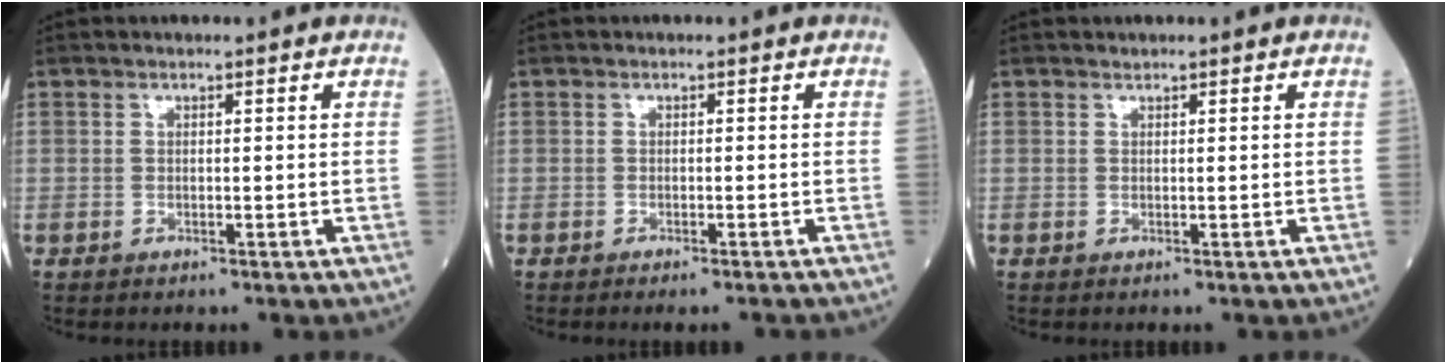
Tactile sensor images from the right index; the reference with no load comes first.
{"total": 2.7, "force": [-2.5, 0.0, 1.1], "torque": [-0.010, -0.005, -0.034]}
{"total": 0.0}